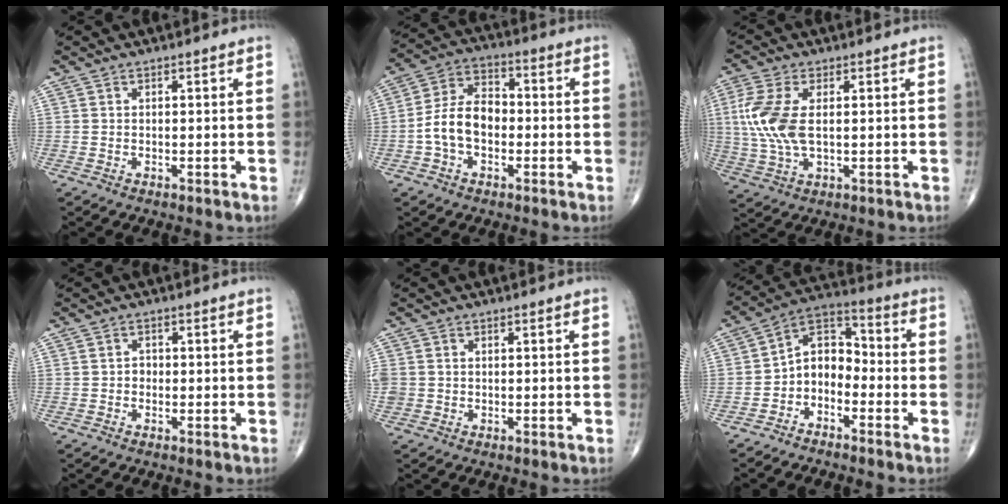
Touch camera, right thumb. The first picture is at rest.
{"total": 9.9, "force": [-1.9, 6.5, 7.2], "torque": [-0.125, 0.034, -0.046]}
{"total": 10.4, "force": [1.1, 5.2, 8.9], "torque": [-0.222, -0.002, 0.023]}
{"total": 1.2, "force": [-0.3, 1.1, 0.5], "torque": [0.002, 0.004, -0.009]}
{"total": 3.0, "force": [-0.1, 2.7, 1.3], "torque": [-0.032, 0.005, 0.002]}
{"total": 8.2, "force": [-3.2, 5.8, 4.8], "torque": [-0.059, 0.058, -0.077]}